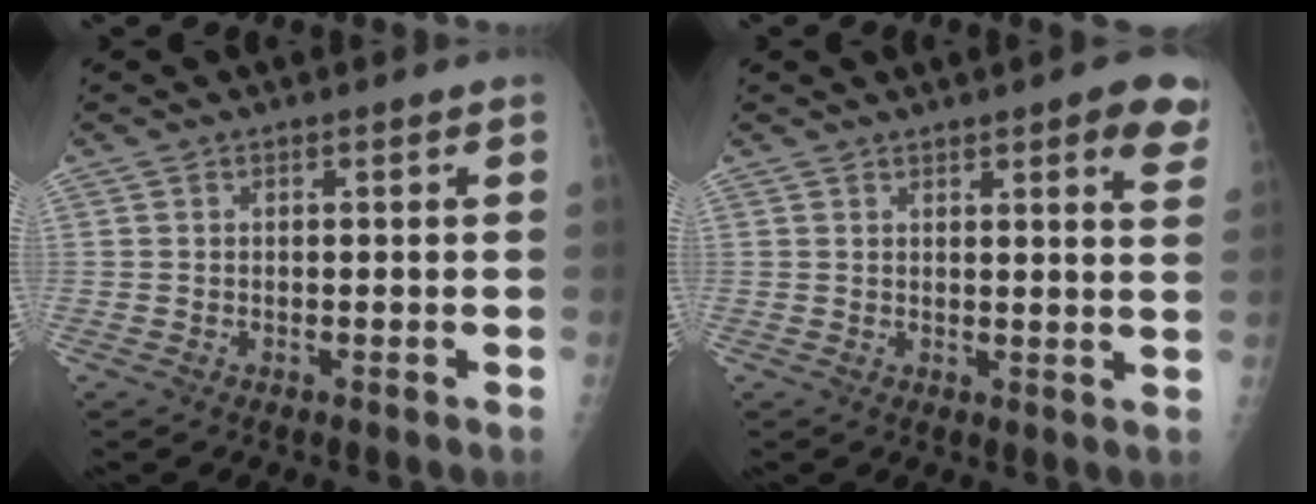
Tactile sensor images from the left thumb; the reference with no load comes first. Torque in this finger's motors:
{"motor_torque": [-0.33, 0.20, -0.04, -0.19, 0.05]}